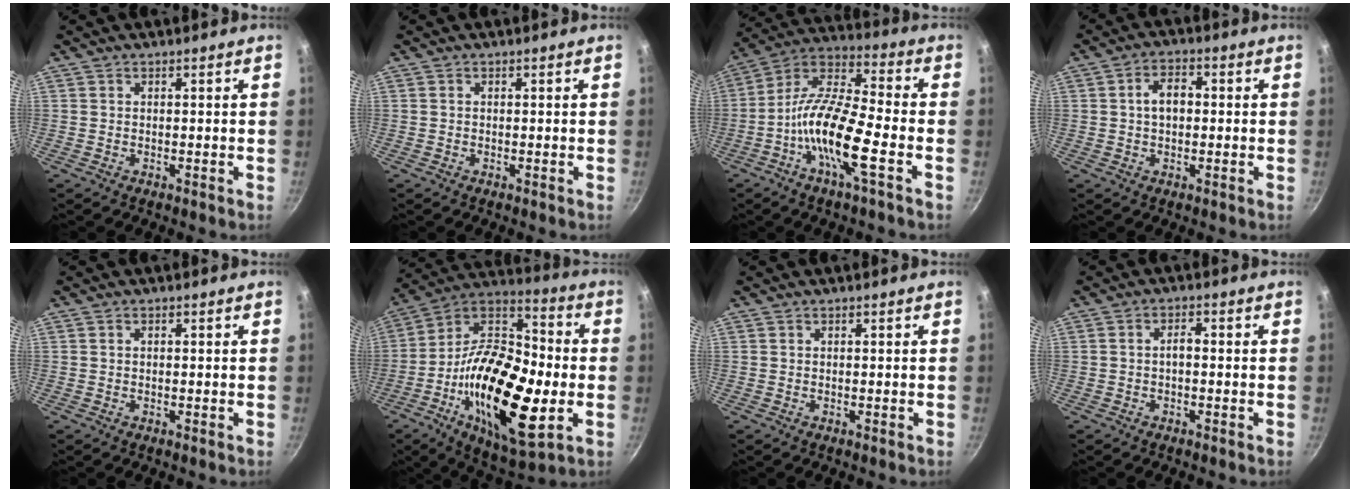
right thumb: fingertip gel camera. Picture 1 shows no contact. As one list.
[{"total": 0.0}, {"total": 15.1, "force": [-5.3, 3.6, 13.6], "torque": [-0.259, 0.041, -0.120]}, {"total": 4.9, "force": [0.4, 3.2, 3.7], "torque": [-0.045, 0.014, 0.000]}, {"total": 0.0}, {"total": 28.3, "force": [-5.7, 12.9, 24.5], "torque": [-0.419, 0.019, -0.110]}, {"total": 0.0}, {"total": 1.7, "force": [-0.5, 0.7, 1.4], "torque": [-0.027, 0.015, -0.011]}]